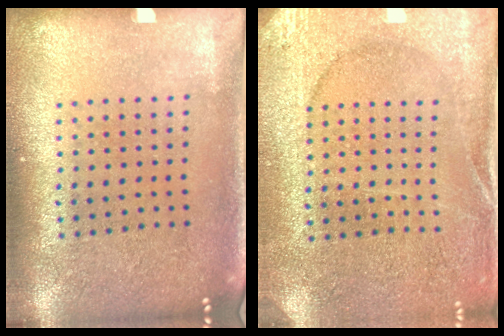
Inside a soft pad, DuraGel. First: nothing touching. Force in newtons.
{"total": 2.7, "press": 2.7, "slide": 0.3}